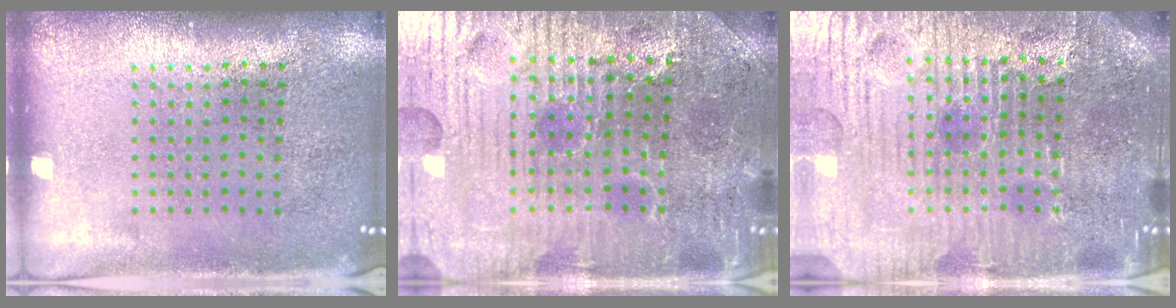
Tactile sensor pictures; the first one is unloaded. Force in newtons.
{"total": 4.3, "press": 4.2, "slide": 0.8}
{"total": 5.4, "press": 5.1, "slide": 1.8}